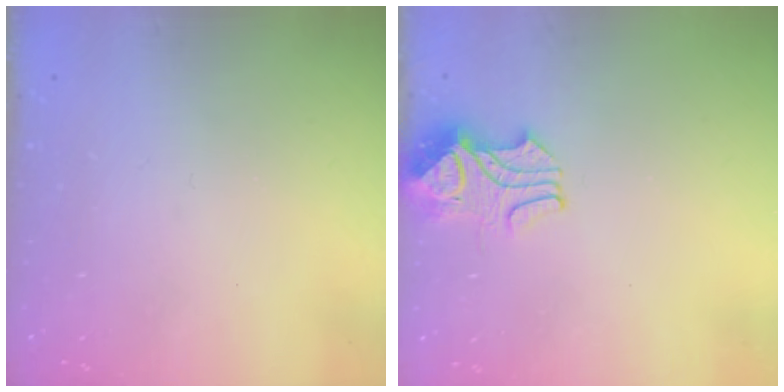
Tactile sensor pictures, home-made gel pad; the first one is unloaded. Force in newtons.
{"total": 2.1, "press": 2.0, "slide": 0.7}